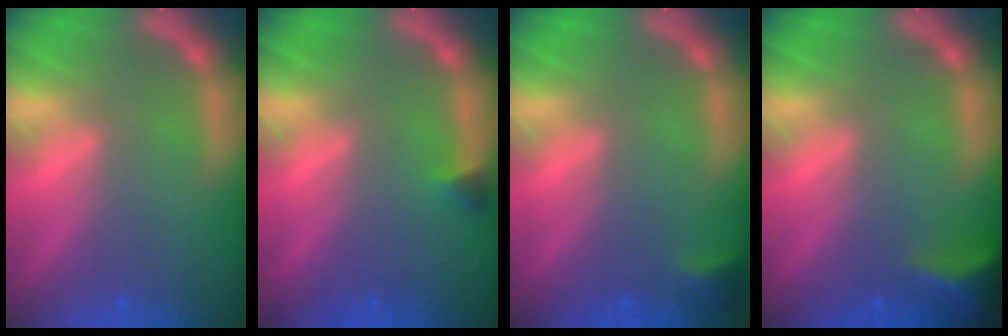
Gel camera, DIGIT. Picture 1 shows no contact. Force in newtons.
{"total": 0.9}
{"total": 1.4}
{"total": 4.5}